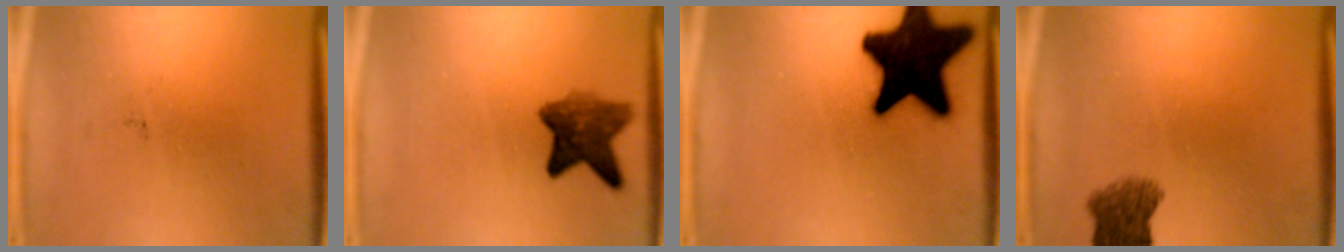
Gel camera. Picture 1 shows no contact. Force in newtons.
{"total": 6.7}
{"total": 19.8}
{"total": 4.9}